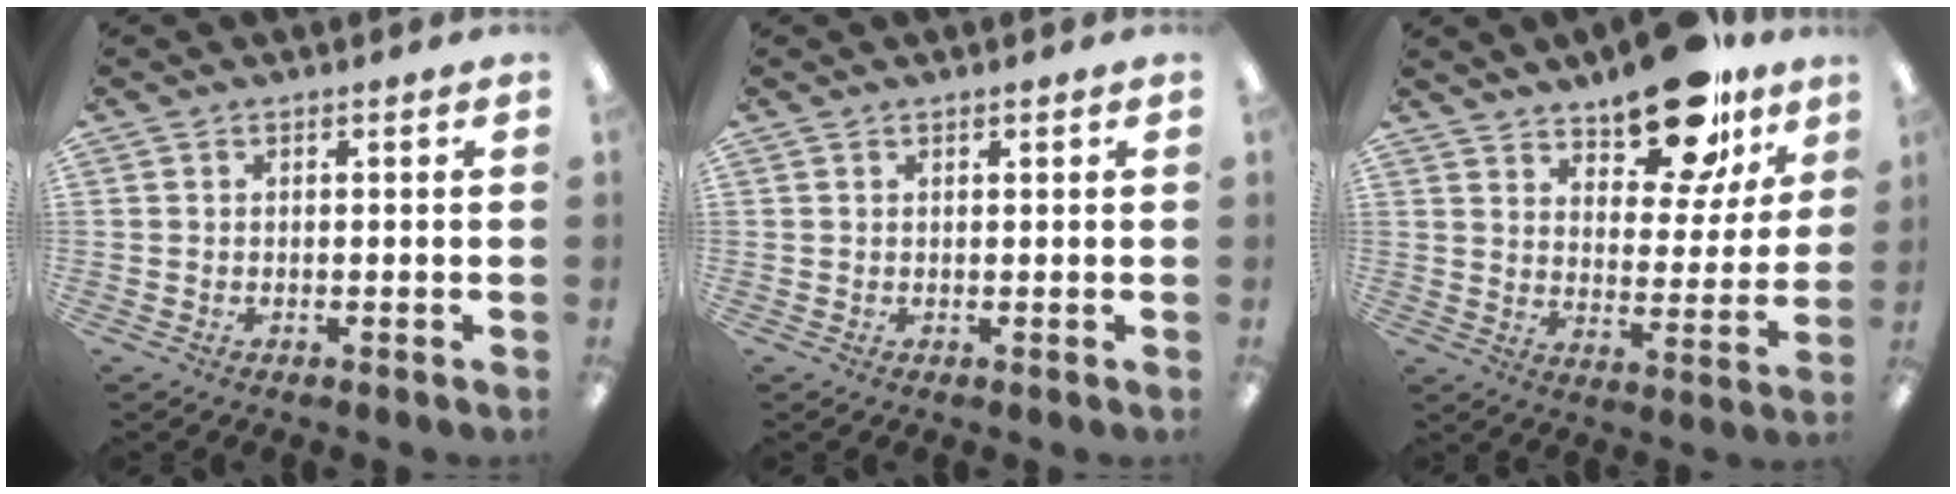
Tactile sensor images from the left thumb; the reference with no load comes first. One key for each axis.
{"total": 0.8, "fx": 0.6, "fy": 0.2, "fz": 0.4, "tx": -0.009, "ty": 0.001, "tz": 0.011}
{"total": 17.9, "fx": 13.3, "fy": 7.6, "fz": 9.2, "tx": -0.126, "ty": -0.080, "tz": 0.227}